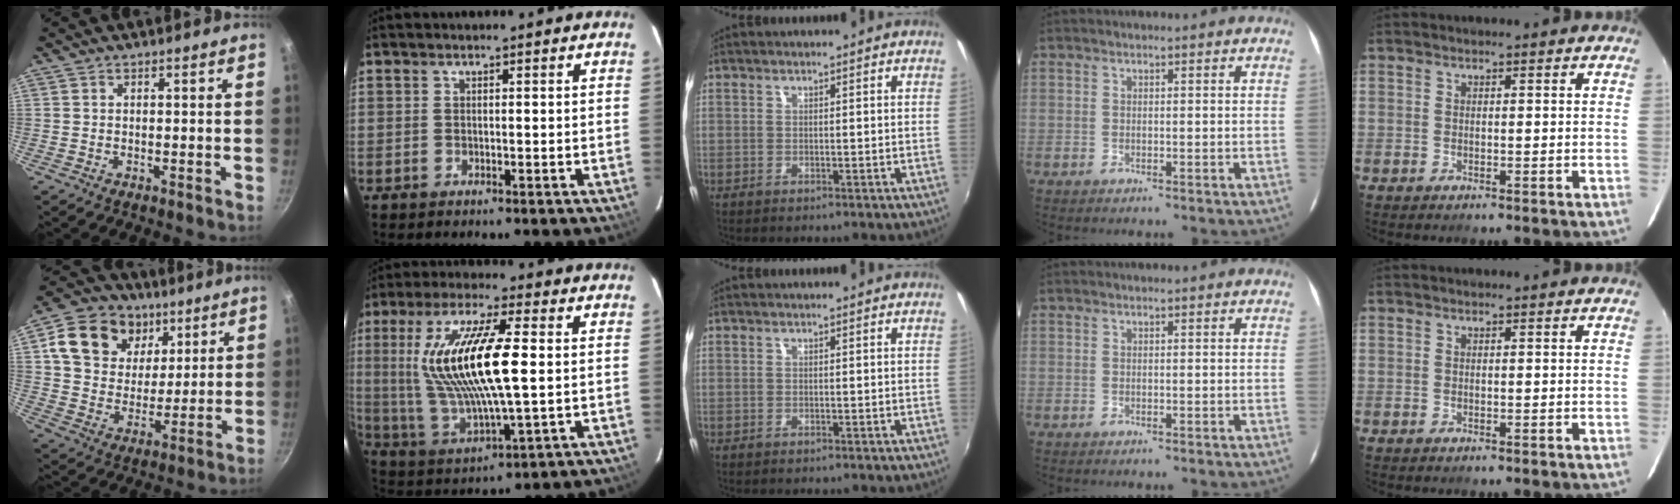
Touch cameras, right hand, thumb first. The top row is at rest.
{"thumb": {"total": 17.0, "force": [7.3, 13.1, 8.1], "torque": [-0.118, -0.018, 0.123]}, "index": {"total": 19.1, "force": [2.5, 4.5, 18.4], "torque": [-0.359, -0.003, 0.060]}}